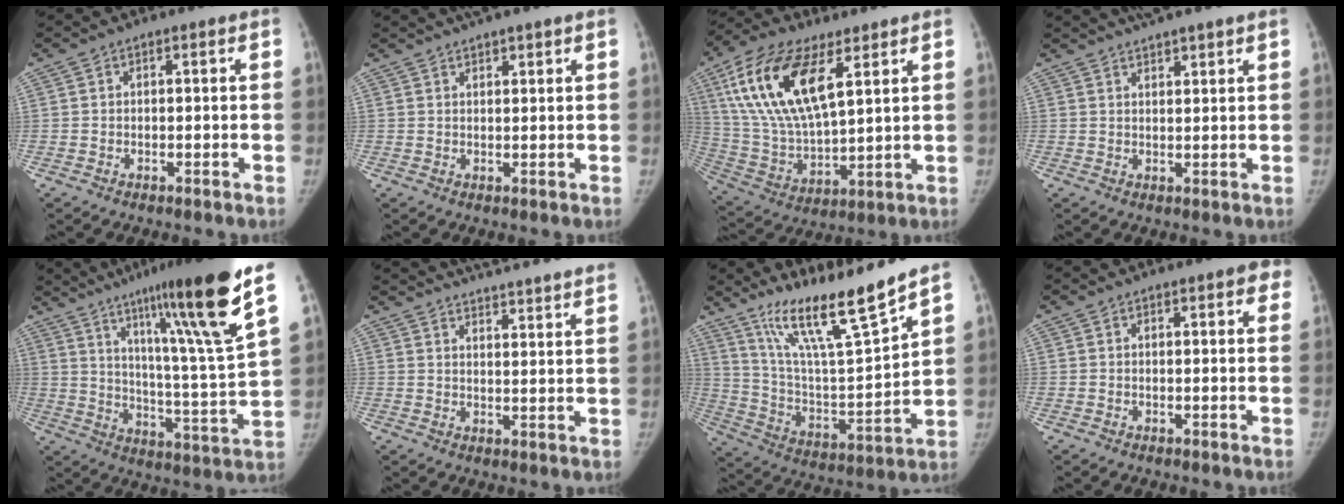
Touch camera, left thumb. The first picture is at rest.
{"total": 4.4, "force": [3.6, 0.6, 2.4], "torque": [-0.029, 0.005, 0.060]}
{"total": 20.5, "force": [8.9, 9.2, 16.0], "torque": [-0.302, -0.023, 0.171]}
{"total": 6.0, "force": [5.0, 0.7, 3.3], "torque": [-0.042, 0.003, 0.082]}
{"total": 24.1, "force": [14.4, 1.7, 19.2], "torque": [-0.275, -0.054, 0.227]}
{"total": 17.8, "force": [16.2, 1.7, 7.2], "torque": [-0.089, -0.049, 0.211]}
{"total": 18.9, "force": [14.7, 0.9, 11.9], "torque": [-0.178, -0.084, 0.268]}
{"total": 3.7, "force": [2.0, 1.1, 2.9], "torque": [-0.018, -0.001, 0.018]}